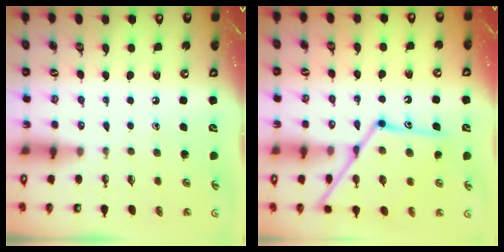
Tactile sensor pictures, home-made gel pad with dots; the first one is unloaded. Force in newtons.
{"total": 17.1, "press": 17.1, "slide": 1.1}